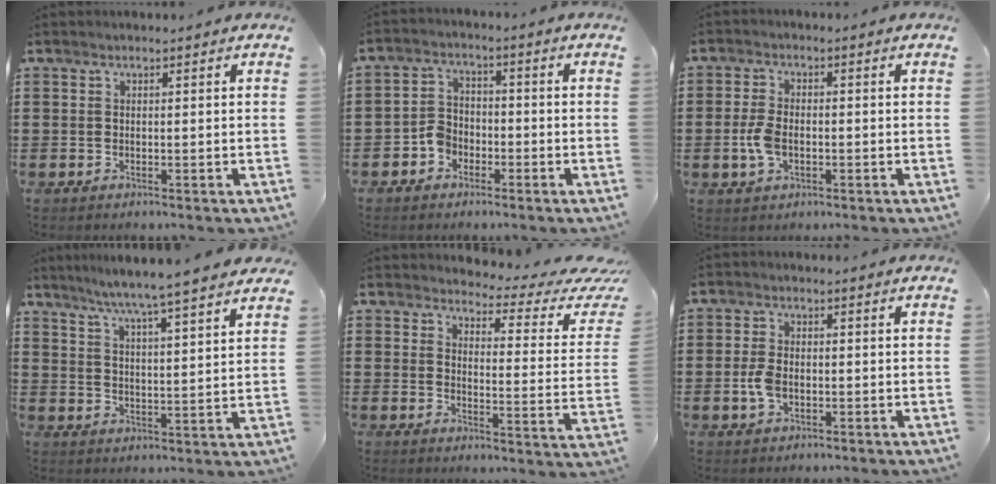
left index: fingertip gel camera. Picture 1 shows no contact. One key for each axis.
{"total": 3.9, "fx": -2.5, "fy": 2.9, "fz": 1.1, "tx": -0.036, "ty": 0.009, "tz": -0.052}
{"total": 4.5, "fx": -0.8, "fy": 2.5, "fz": 3.7, "tx": -0.094, "ty": -0.006, "tz": -0.021}
{"total": 6.0, "fx": 5.3, "fy": -1.2, "fz": 2.6, "tx": -0.070, "ty": -0.035, "tz": 0.087}
{"total": 4.0, "fx": 3.2, "fy": 1.0, "fz": 2.1, "tx": -0.037, "ty": -0.033, "tz": 0.044}
{"total": 3.9, "fx": -0.7, "fy": 2.3, "fz": 3.1, "tx": -0.086, "ty": -0.007, "tz": -0.020}